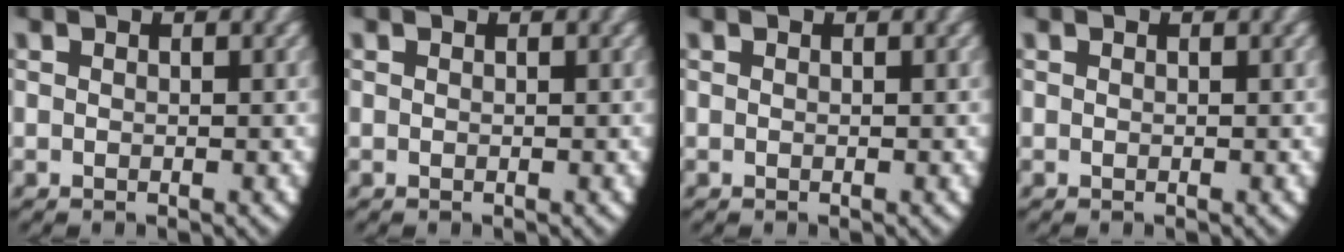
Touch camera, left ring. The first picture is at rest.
{"total": 0.0}
{"total": 0.0}
{"total": 0.0}